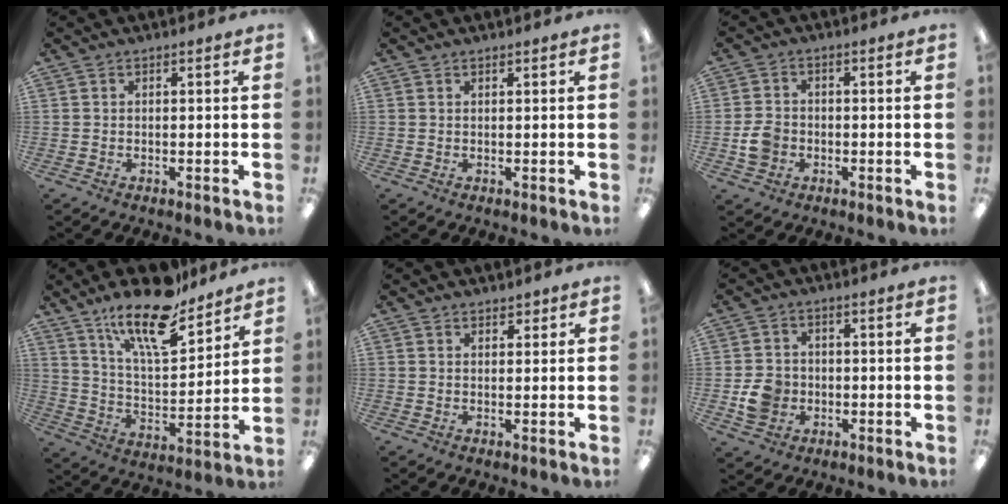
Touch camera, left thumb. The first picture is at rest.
{"total": 0.7, "force": [0.6, 0.2, 0.3], "torque": [-0.007, 0.001, 0.011]}
{"total": 4.8, "force": [-1.2, 4.1, 2.3], "torque": [-0.037, 0.004, -0.023]}
{"total": 18.2, "force": [14.0, 5.7, 10.3], "torque": [-0.177, -0.083, 0.236]}
{"total": 2.1, "force": [1.7, 1.0, 0.7], "torque": [-0.007, -0.003, 0.030]}
{"total": 6.1, "force": [-1.4, 5.4, 2.5], "torque": [-0.048, 0.008, -0.024]}